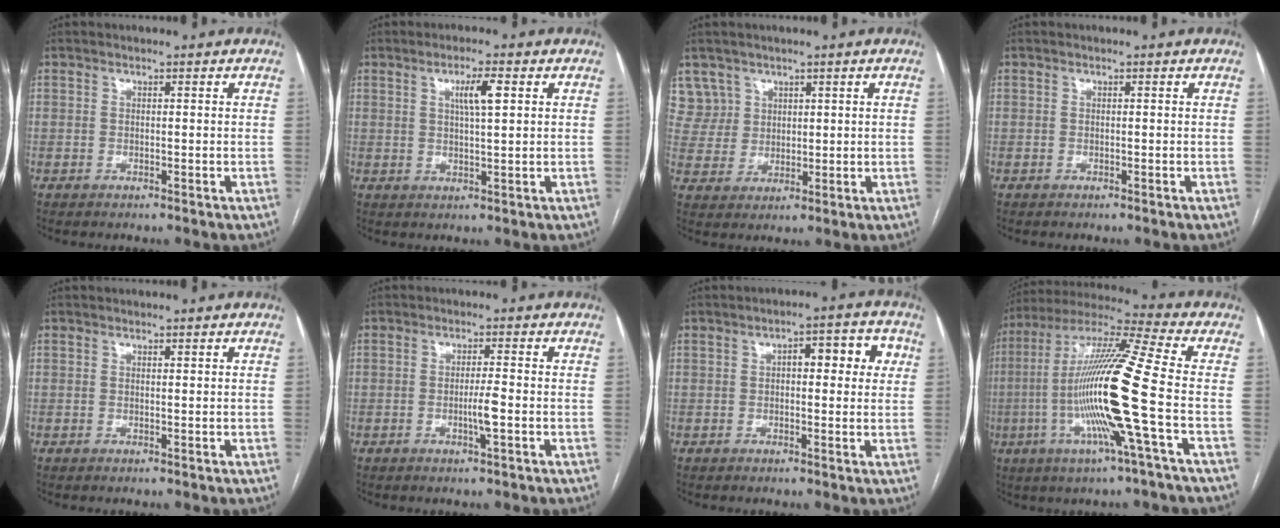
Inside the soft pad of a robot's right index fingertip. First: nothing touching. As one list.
[{"total": 4.2, "force": [1.5, 0.4, 4.0], "torque": [-0.069, 0.002, 0.025]}, {"total": 5.8, "force": [3.5, 4.6, -0.4], "torque": [0.017, 0.009, 0.075]}, {"total": 0.0}, {"total": 0.0}, {"total": 2.8, "force": [-0.9, -0.1, 2.7], "torque": [-0.051, -0.003, -0.015]}, {"total": 6.2, "force": [1.5, 2.4, 5.5], "torque": [-0.068, 0.025, 0.015]}, {"total": 18.5, "force": [-3.9, -1.3, 18.1], "torque": [-0.355, -0.007, -0.088]}]